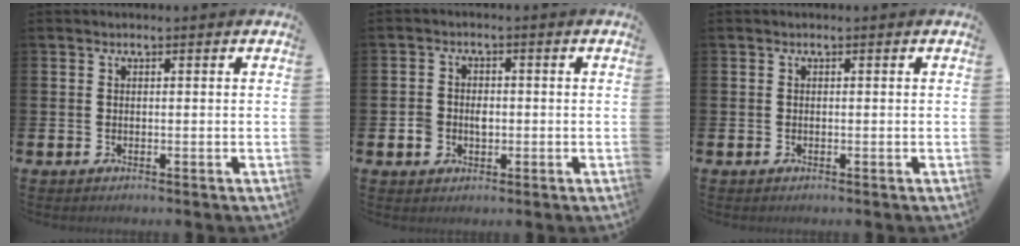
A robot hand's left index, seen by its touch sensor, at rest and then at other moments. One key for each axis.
{"total": 2.7, "fx": -0.6, "fy": 2.4, "fz": 1.0, "tx": -0.014, "ty": 0.004, "tz": -0.017}
{"total": 0.0}